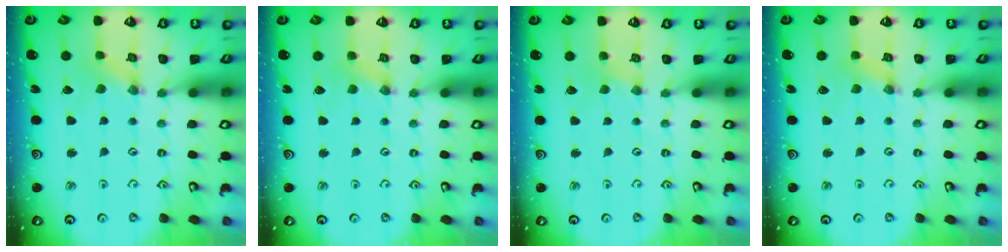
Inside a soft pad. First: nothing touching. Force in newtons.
{"total": 2.5, "press": 2.4, "slide": 0.4}
{"total": 0.0}
{"total": 1.3, "press": 1.3, "slide": 0.3}